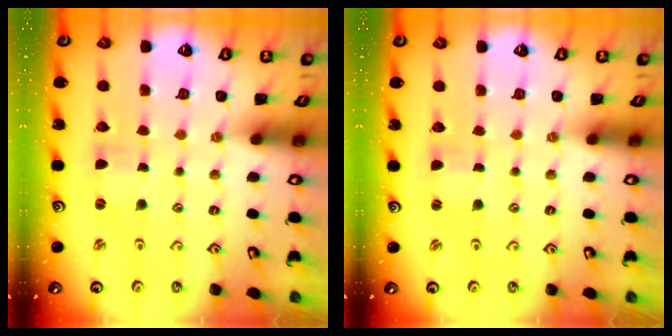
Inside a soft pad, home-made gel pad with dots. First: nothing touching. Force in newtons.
{"total": 0.9, "press": 0.9, "slide": 0.0}